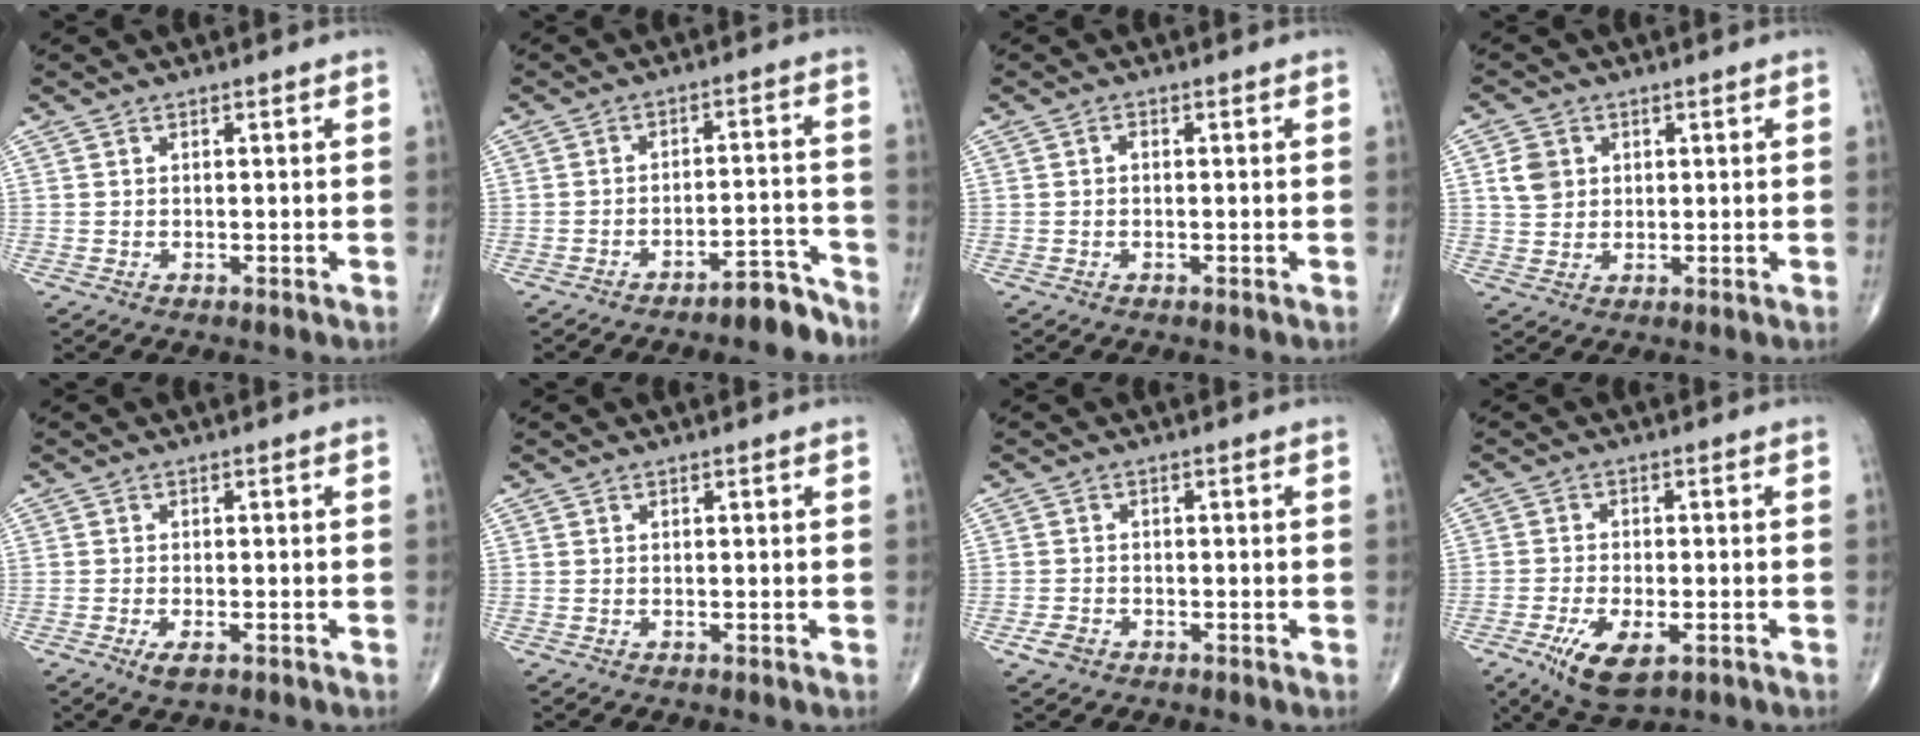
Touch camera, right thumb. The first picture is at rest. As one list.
[{"total": 6.0, "force": [-5.2, 1.6, 2.5], "torque": [-0.022, 0.067, -0.076]}, {"total": 0.7, "force": [-0.1, 0.4, 0.5], "torque": [-0.006, 0.003, -0.005]}, {"total": 4.7, "force": [1.3, 3.9, 2.1], "torque": [-0.022, -0.001, 0.025]}, {"total": 2.5, "force": [-1.2, 1.1, 1.9], "torque": [-0.035, 0.000, -0.021]}, {"total": 0.0}, {"total": 2.3, "force": [-1.3, 1.6, 1.0], "torque": [-0.019, 0.006, -0.022]}, {"total": 8.5, "force": [-3.7, 3.8, 6.7], "torque": [-0.120, -0.001, -0.058]}]